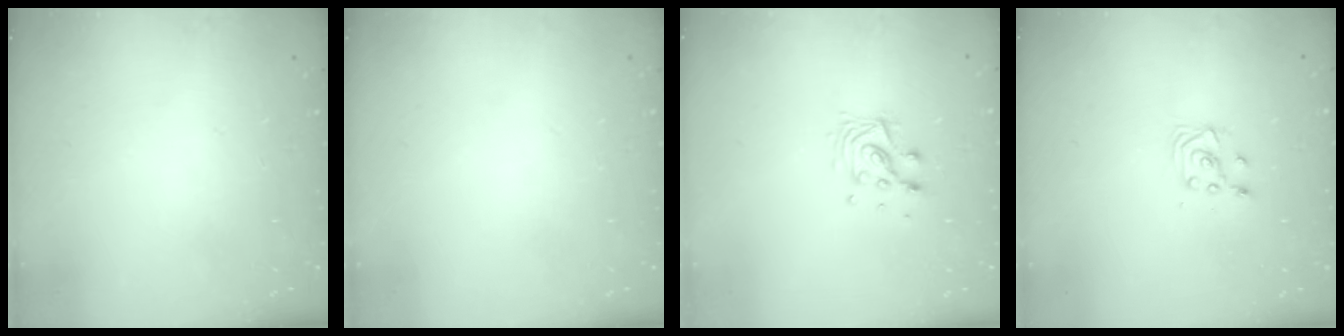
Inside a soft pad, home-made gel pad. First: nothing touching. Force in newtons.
{"total": 0.0}
{"total": 9.8, "press": 9.8, "slide": 0.6}
{"total": 3.5, "press": 3.5, "slide": 0.4}